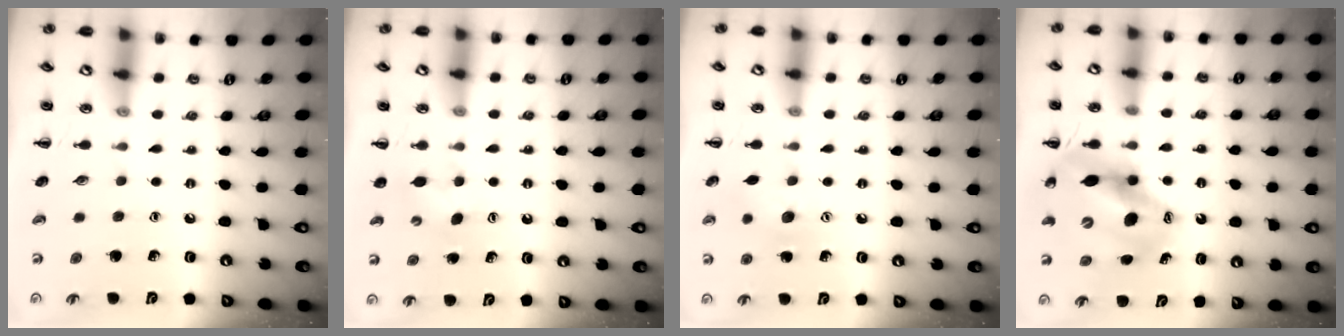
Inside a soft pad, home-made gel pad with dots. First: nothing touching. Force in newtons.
{"total": 2.9, "press": 2.9, "slide": 0.6}
{"total": 8.8, "press": 8.7, "slide": 1.4}
{"total": 12.2, "press": 11.9, "slide": 2.9}